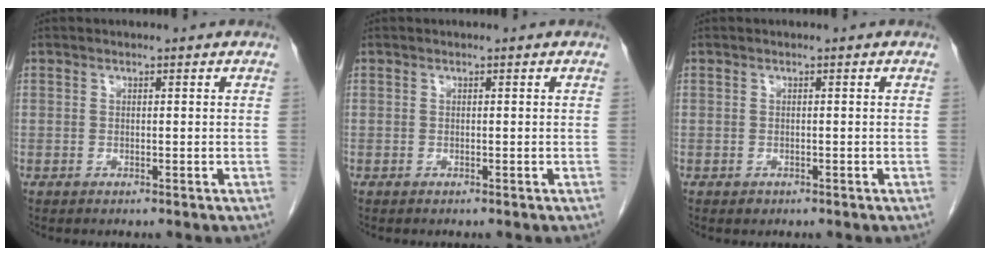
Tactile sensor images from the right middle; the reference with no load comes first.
{"total": 0.0}
{"total": 0.5, "force": [-0.3, 0.4, 0.1], "torque": [-0.003, 0.002, -0.003]}